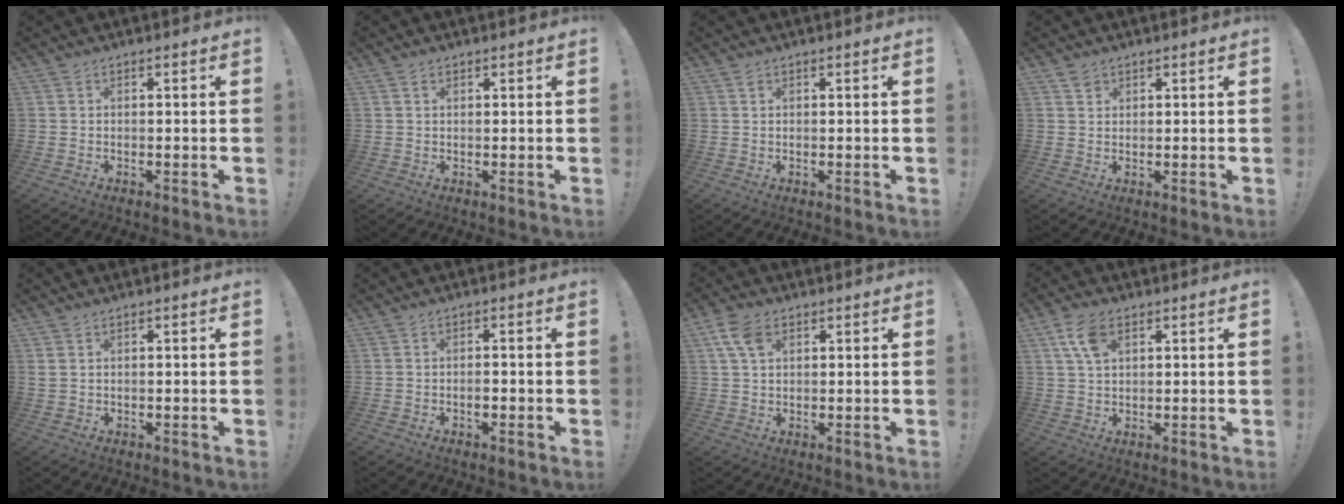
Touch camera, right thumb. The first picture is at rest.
{"total": 1.2, "force": [0.7, 0.8, 0.5], "torque": [-0.003, -0.003, 0.013]}
{"total": 0.7, "force": [0.4, 0.5, 0.3], "torque": [-0.001, 0.000, 0.006]}
{"total": 1.8, "force": [1.4, 1.1, 0.3], "torque": [0.002, -0.006, 0.025]}
{"total": 1.4, "force": [0.8, 0.8, 0.9], "torque": [-0.027, 0.005, 0.017]}
{"total": 1.7, "force": [-1.0, 0.5, 1.2], "torque": [-0.029, 0.002, -0.016]}
{"total": 7.4, "force": [3.1, 4.8, 4.8], "torque": [-0.083, 0.000, 0.063]}
{"total": 7.5, "force": [3.4, 4.1, 5.2], "torque": [-0.093, -0.002, 0.066]}